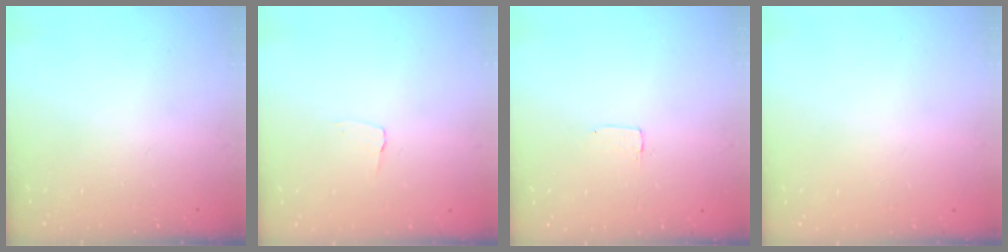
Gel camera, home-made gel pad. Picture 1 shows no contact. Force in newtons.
{"total": 2.6, "press": 2.6, "slide": 0.2}
{"total": 2.0, "press": 2.0, "slide": 0.0}
{"total": 0.0}